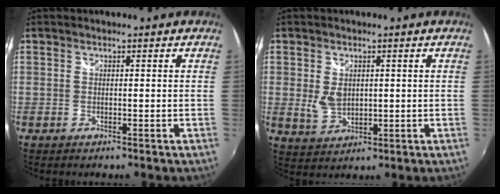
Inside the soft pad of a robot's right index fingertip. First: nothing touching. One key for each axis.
{"total": 4.9, "fx": 0.5, "fy": 3.5, "fz": 3.4, "tx": -0.067, "ty": -0.001, "tz": 0.014}